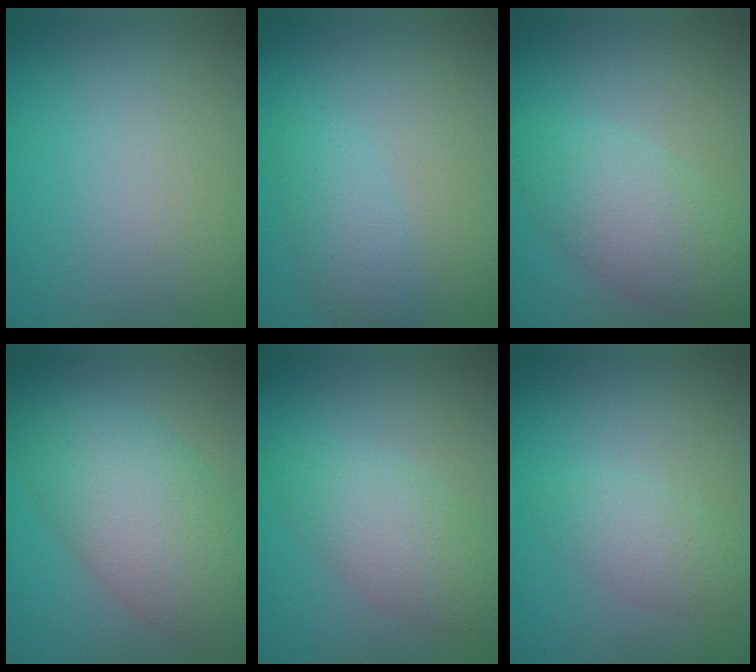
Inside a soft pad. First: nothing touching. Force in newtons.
{"total": 2.4, "press": 2.4, "slide": 0.1}
{"total": 4.8, "press": 4.8, "slide": 0.0}
{"total": 8.1, "press": 8.1, "slide": 0.3}
{"total": 4.0, "press": 4.0, "slide": 0.0}
{"total": 2.4, "press": 2.4, "slide": 0.1}